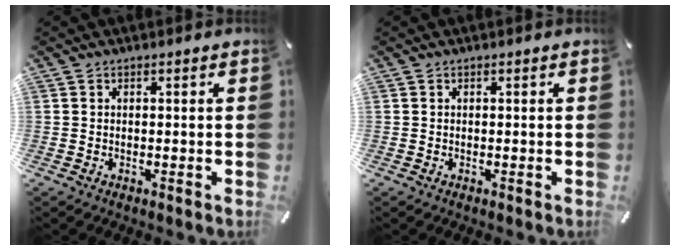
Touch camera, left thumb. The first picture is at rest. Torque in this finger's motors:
{"motor_torque": [0.00, 0.00, 0.01, -0.01, 0.00]}